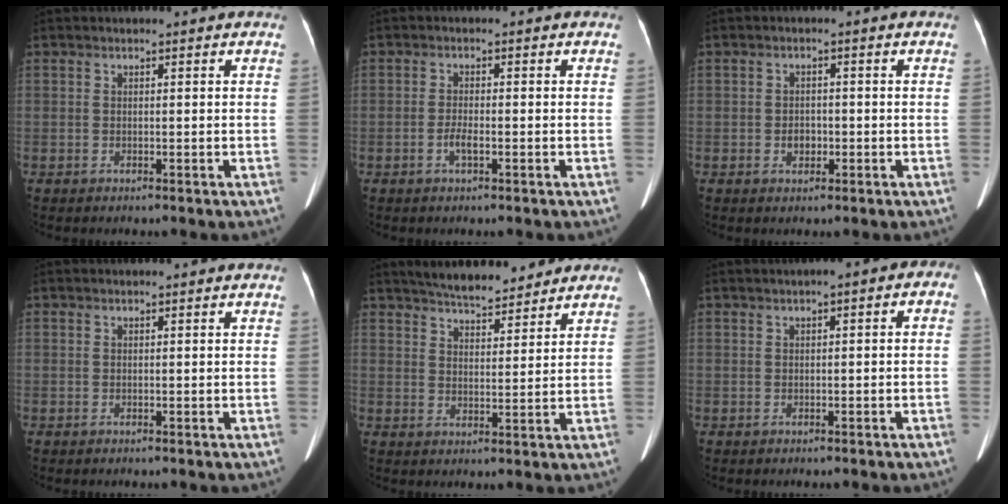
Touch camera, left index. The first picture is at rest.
{"total": 1.9, "force": [-0.9, 0.3, 1.6], "torque": [-0.035, 0.000, -0.018]}
{"total": 2.0, "force": [-0.7, 1.5, 1.2], "torque": [-0.017, 0.005, -0.008]}
{"total": 0.0}
{"total": 9.2, "force": [8.3, 2.0, 3.6], "torque": [-0.053, 0.014, 0.125]}
{"total": 2.5, "force": [0.3, 0.9, 2.3], "torque": [-0.022, 0.020, 0.000]}